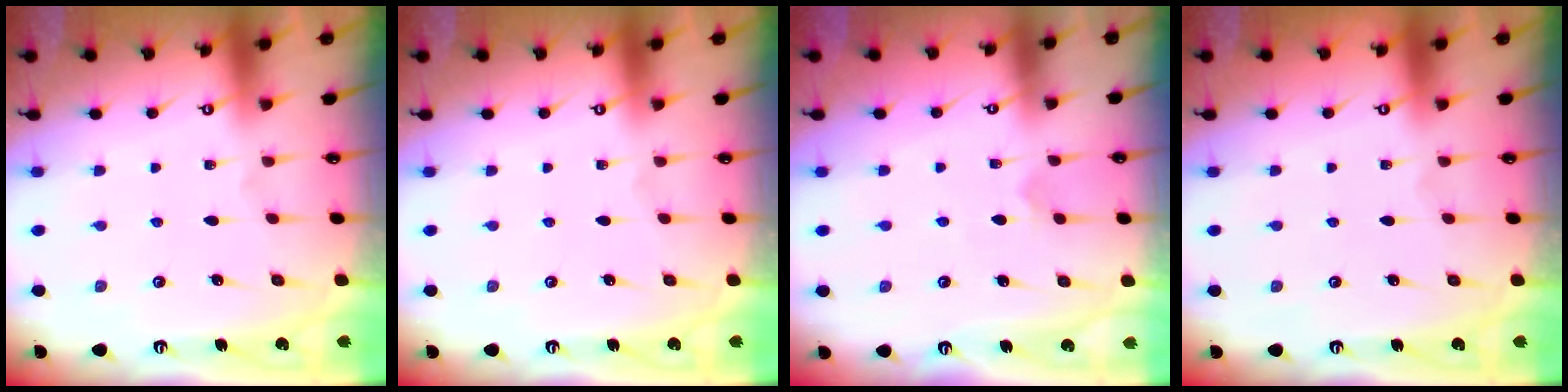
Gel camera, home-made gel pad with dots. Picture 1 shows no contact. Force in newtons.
{"total": 0.0}
{"total": 2.5, "press": 2.5, "slide": 0.5}
{"total": 0.0}